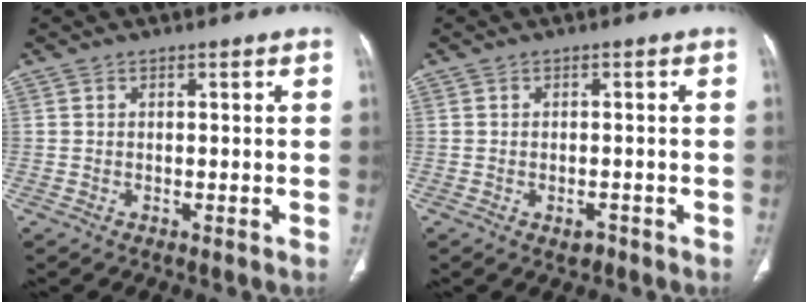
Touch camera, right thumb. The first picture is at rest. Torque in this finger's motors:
{"motor_torque": [-0.31, -0.24, -0.35, -0.20, 0.04]}